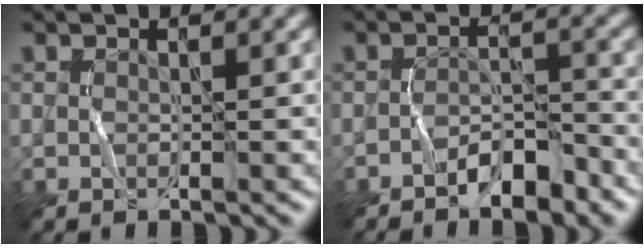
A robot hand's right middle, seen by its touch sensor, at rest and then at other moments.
{"total": 3.4, "force": [-2.7, 0.9, 1.9], "torque": [-0.027, 0.016, -0.048]}